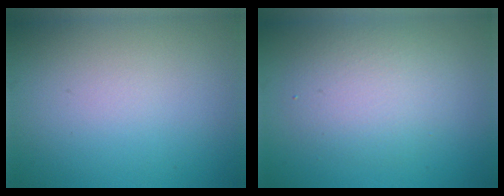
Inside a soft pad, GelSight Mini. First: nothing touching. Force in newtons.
{"total": 3.7, "press": 3.7, "slide": 0.3}